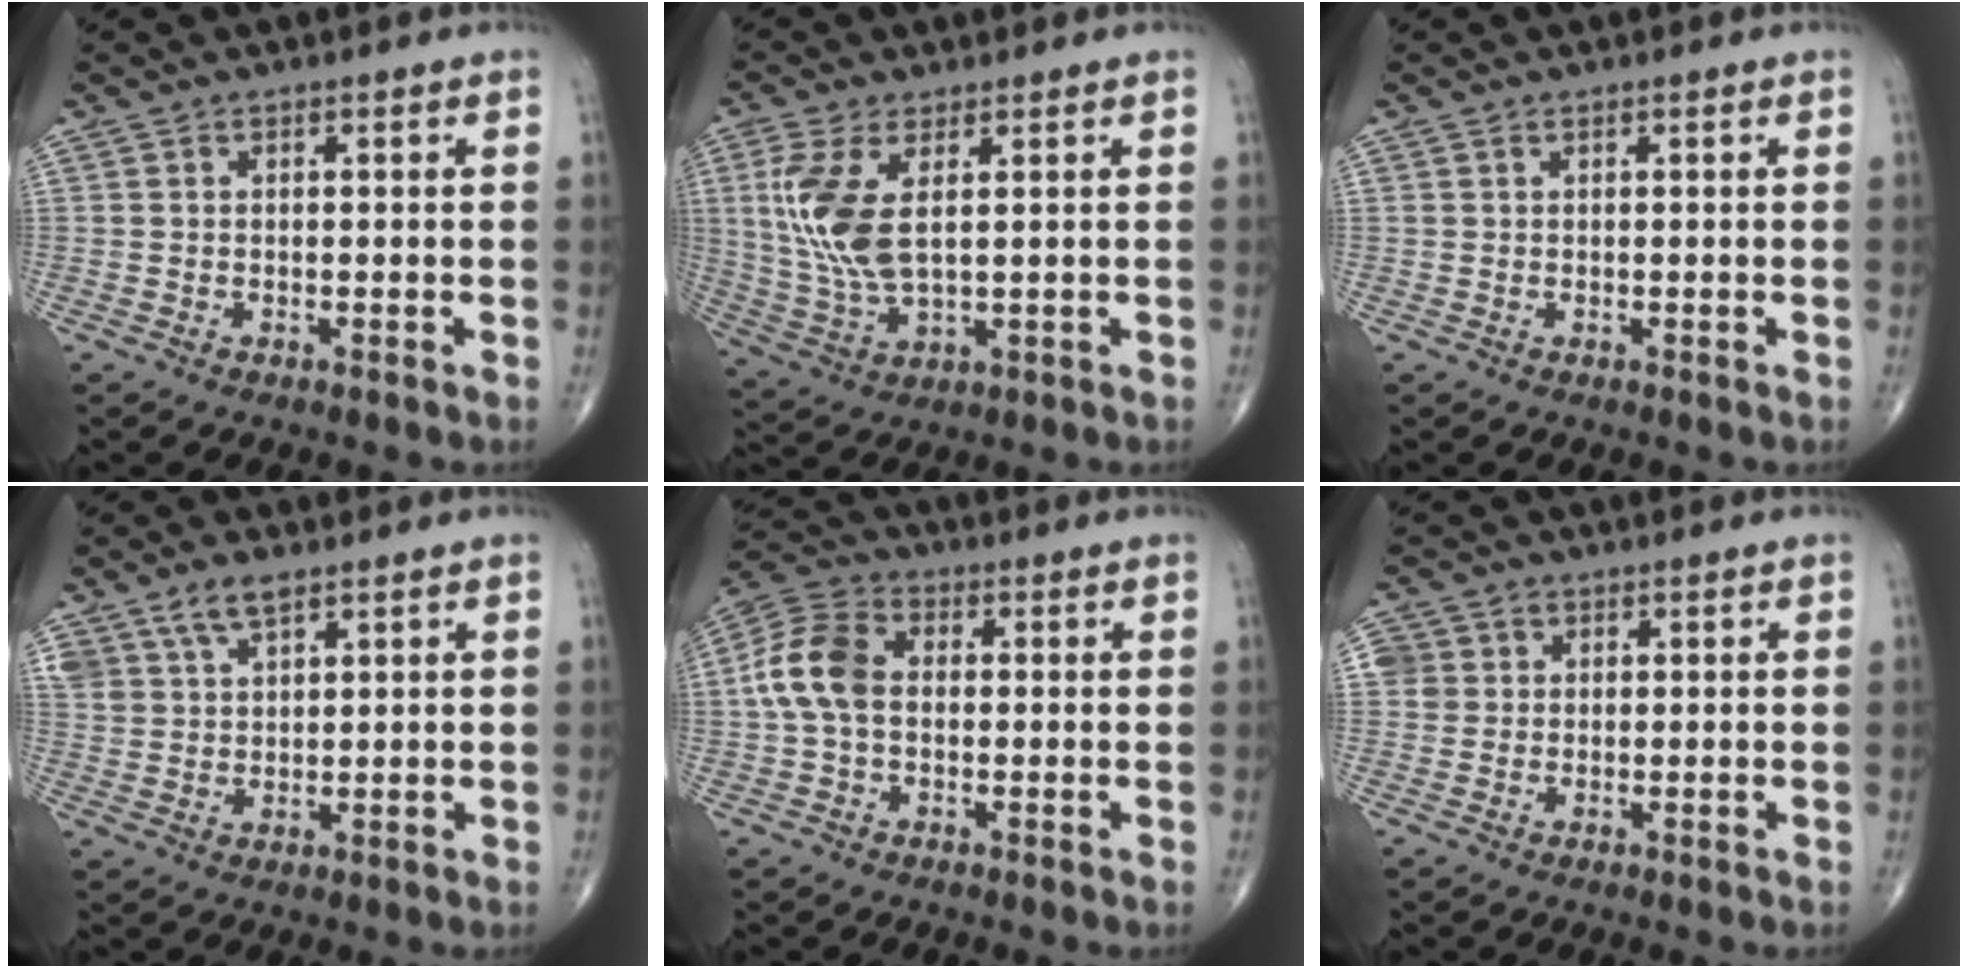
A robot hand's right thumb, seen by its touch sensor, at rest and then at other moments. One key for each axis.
{"total": 10.8, "fx": 2.5, "fy": 4.6, "fz": 9.4, "tx": -0.220, "ty": -0.011, "tz": 0.060}
{"total": 0.0}
{"total": 6.1, "fx": 4.0, "fy": 2.9, "fz": 3.6, "tx": -0.062, "ty": -0.012, "tz": 0.082}
{"total": 9.6, "fx": 0.1, "fy": 6.5, "fz": 7.1, "tx": -0.148, "ty": 0.029, "tz": -0.007}
{"total": 3.8, "fx": 0.9, "fy": 3.6, "fz": 0.8, "tx": 0.000, "ty": 0.008, "tz": 0.018}